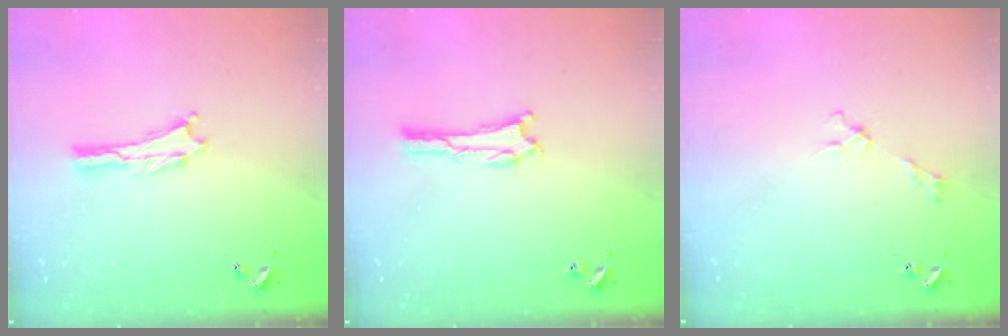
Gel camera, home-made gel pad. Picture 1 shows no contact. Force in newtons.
{"total": 1.3, "press": 1.3, "slide": 0.4}
{"total": 2.7, "press": 2.6, "slide": 0.3}